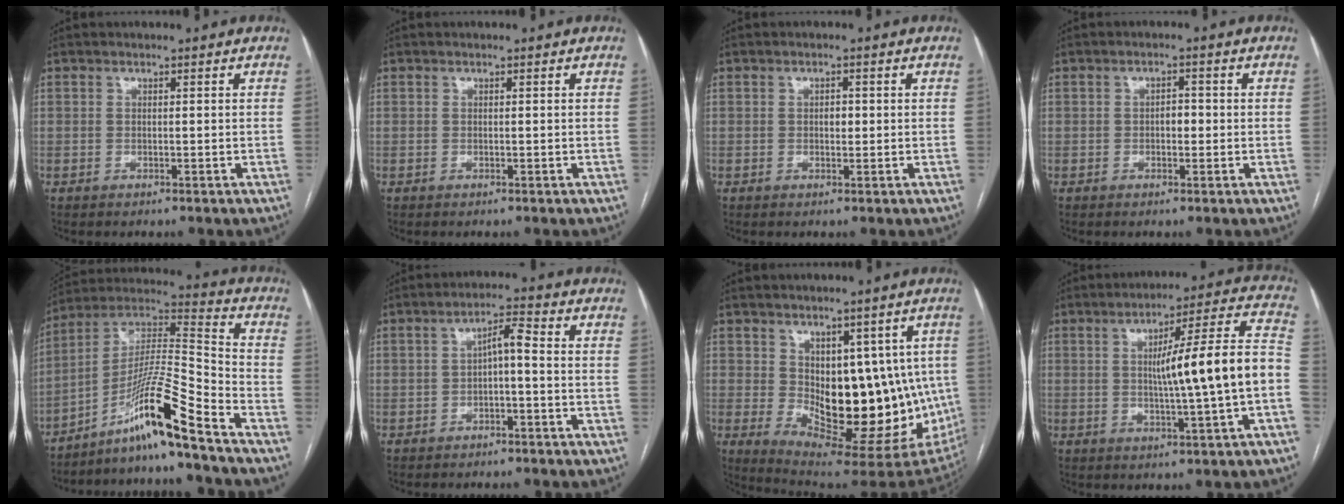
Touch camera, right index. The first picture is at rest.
{"total": 0.0}
{"total": 1.5, "force": [0.0, 0.9, 1.2], "torque": [-0.018, 0.002, 0.000]}
{"total": 2.1, "force": [-0.3, 1.2, 1.7], "torque": [-0.022, 0.005, -0.004]}
{"total": 14.6, "force": [-10.3, -1.3, 10.2], "torque": [-0.193, 0.009, -0.184]}
{"total": 3.7, "force": [-0.6, 0.8, 3.6], "torque": [-0.060, 0.017, -0.009]}
{"total": 17.7, "force": [-0.7, 8.2, 15.7], "torque": [-0.188, -0.004, 0.017]}
{"total": 14.5, "force": [-1.4, -0.4, 14.4], "torque": [-0.205, 0.021, -0.023]}